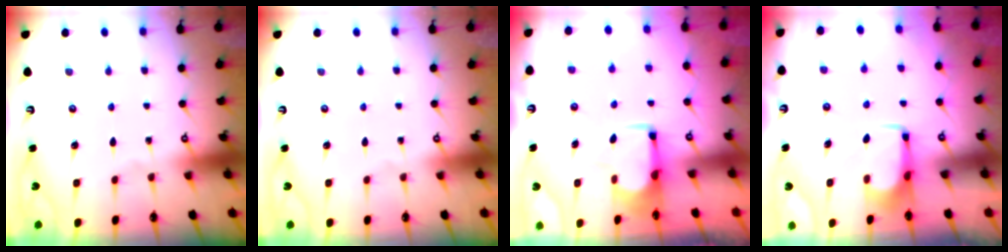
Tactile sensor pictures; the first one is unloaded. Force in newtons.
{"total": 0.0}
{"total": 2.0, "press": 1.7, "slide": 1.0}
{"total": 1.6, "press": 1.5, "slide": 0.4}